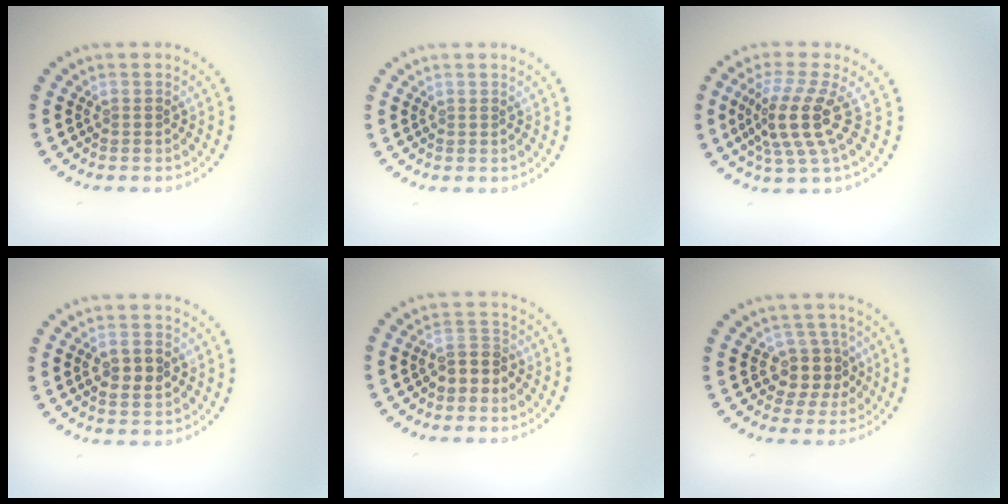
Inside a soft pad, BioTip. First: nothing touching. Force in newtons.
{"total": 0.0}
{"total": 4.3, "press": 3.4, "slide": 2.7}
{"total": 2.7, "press": 2.7, "slide": 0.3}
{"total": 2.4, "press": 2.1, "slide": 1.2}
{"total": 2.9, "press": 2.3, "slide": 1.7}